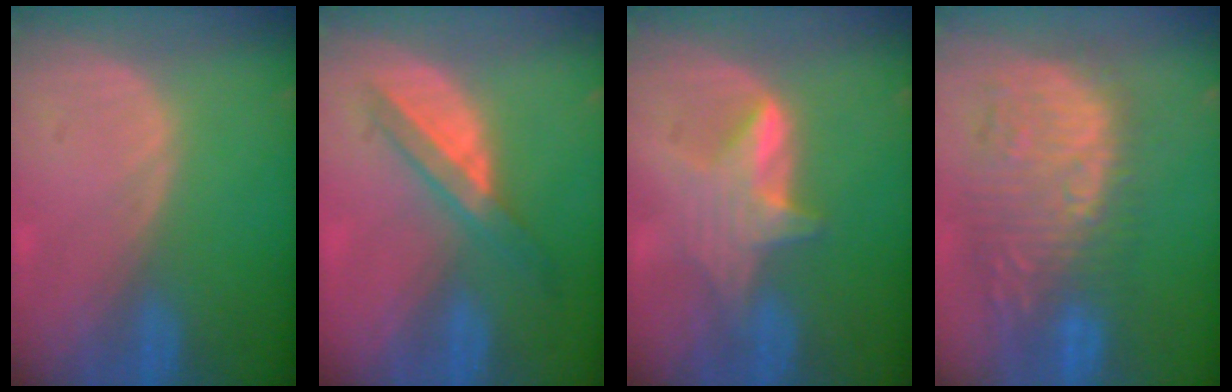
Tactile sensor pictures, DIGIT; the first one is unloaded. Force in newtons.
{"total": 5.9, "press": 5.4, "slide": 2.4}
{"total": 5.6, "press": 5.5, "slide": 1.1}
{"total": 11.8, "press": 11.1, "slide": 4.0}